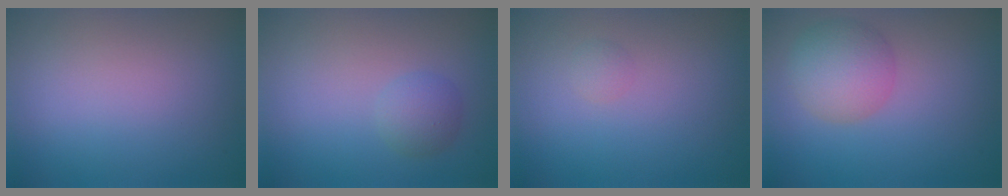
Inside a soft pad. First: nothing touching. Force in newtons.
{"total": 1.8, "press": 1.8, "slide": 0.0}
{"total": 0.7, "press": 0.7, "slide": 0.0}
{"total": 4.3, "press": 4.3, "slide": 0.1}